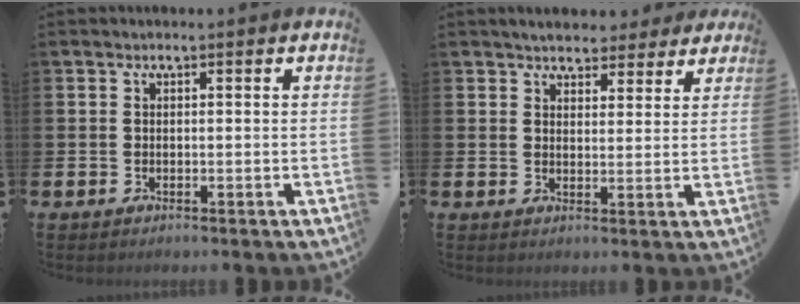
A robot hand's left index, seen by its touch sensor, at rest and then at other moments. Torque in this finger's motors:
{"motor_torque": [0.17, -0.43, 0.70, 0.09]}